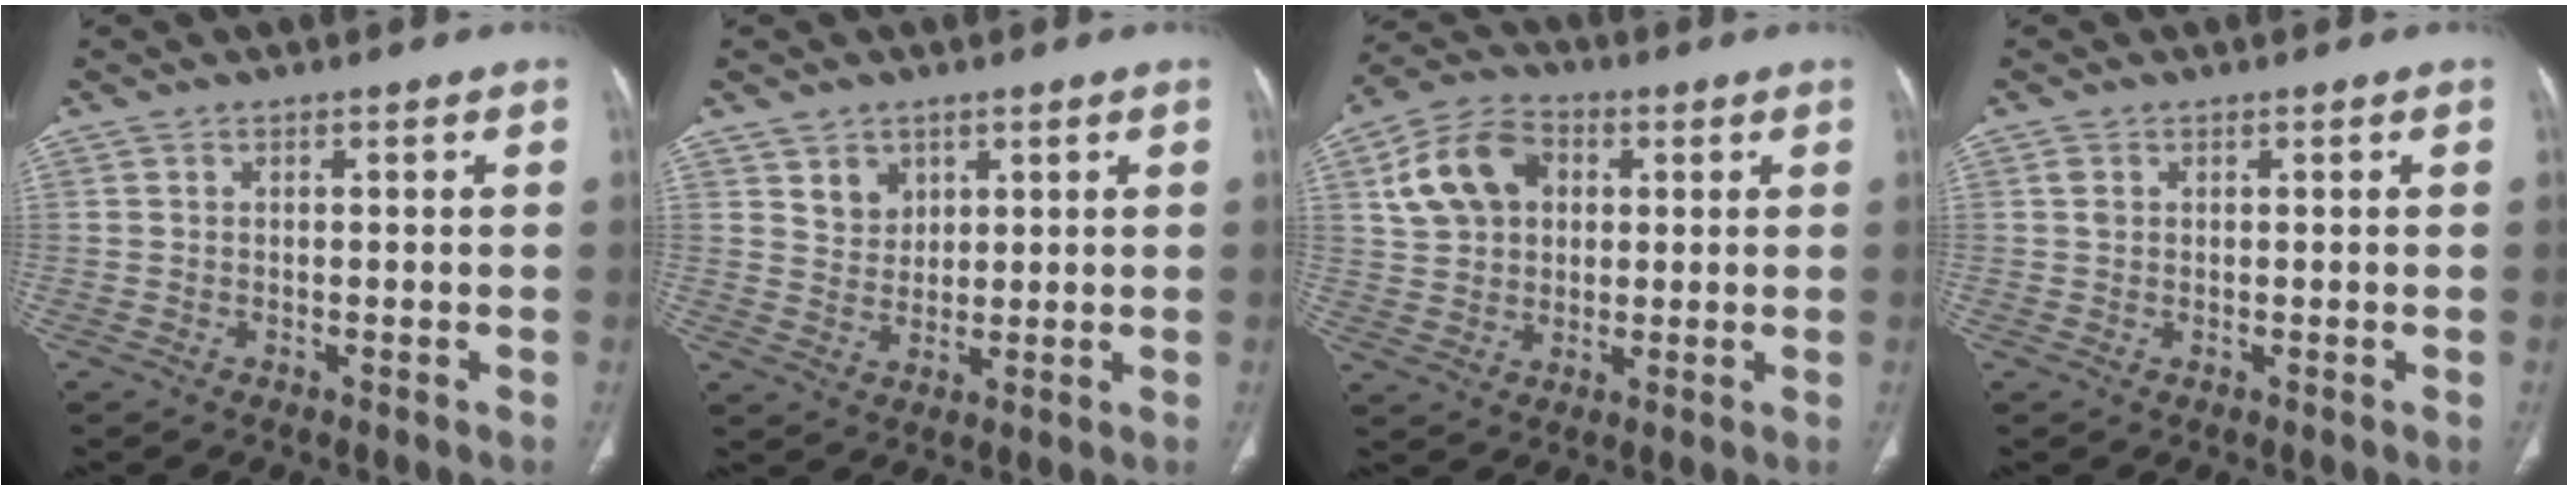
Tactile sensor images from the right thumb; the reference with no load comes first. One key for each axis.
{"total": 4.4, "fx": 2.5, "fy": 3.4, "fz": 1.3, "tx": -0.003, "ty": -0.021, "tz": 0.052}
{"total": 12.4, "fx": 3.4, "fy": 9.3, "fz": 7.5, "tx": -0.121, "ty": 0.012, "tz": 0.057}
{"total": 1.1, "fx": 0.3, "fy": 0.8, "fz": 0.6, "tx": -0.013, "ty": 0.003, "tz": 0.008}